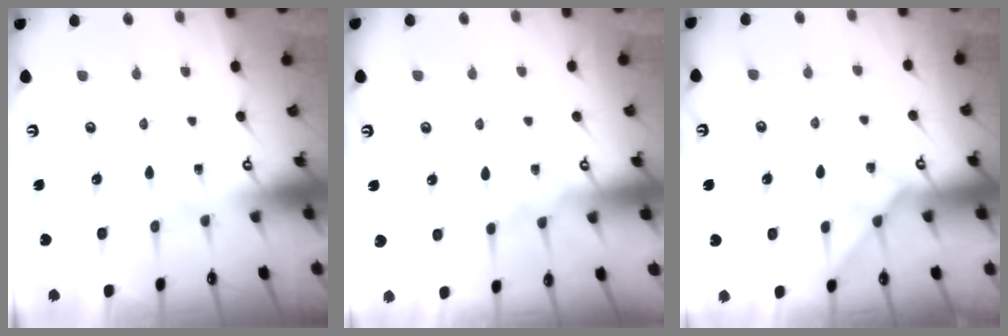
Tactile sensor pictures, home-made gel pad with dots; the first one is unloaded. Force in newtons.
{"total": 4.6, "press": 4.6, "slide": 0.7}
{"total": 4.7, "press": 4.7, "slide": 0.7}